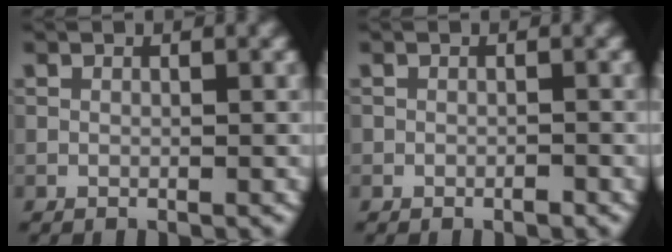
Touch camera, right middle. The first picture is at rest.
{"total": 0.6, "force": [-0.4, 0.3, 0.3], "torque": [-0.001, -0.001, -0.006]}